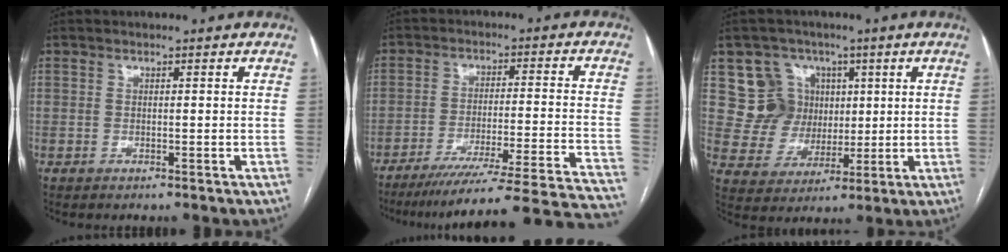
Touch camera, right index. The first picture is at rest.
{"total": 28.9, "force": [-26.4, -1.4, 11.5], "torque": [-0.083, -0.036, -0.352]}
{"total": 10.1, "force": [3.8, 9.3, 1.2], "torque": [-0.025, 0.040, 0.077]}